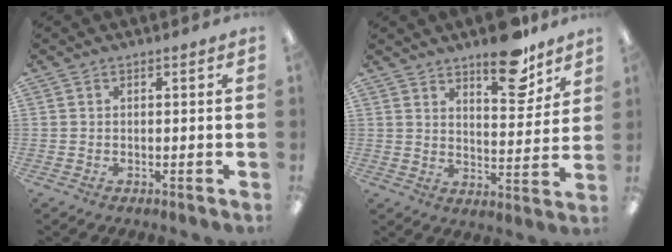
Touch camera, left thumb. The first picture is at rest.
{"total": 8.4, "force": [6.5, 3.3, 4.1], "torque": [-0.033, -0.043, 0.107]}